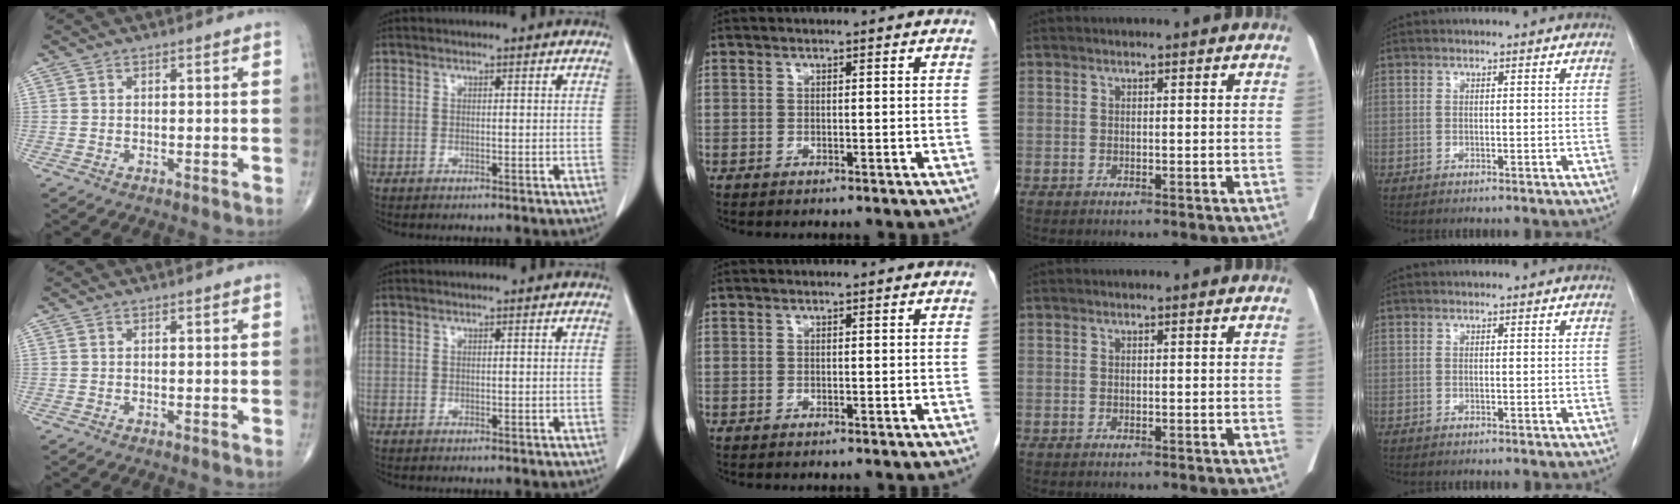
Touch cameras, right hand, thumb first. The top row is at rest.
{}